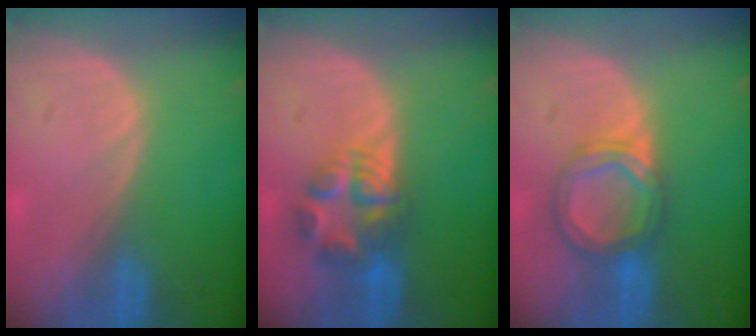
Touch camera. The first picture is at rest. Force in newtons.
{"total": 6.4, "press": 6.3, "slide": 1.4}
{"total": 6.3, "press": 5.9, "slide": 2.3}